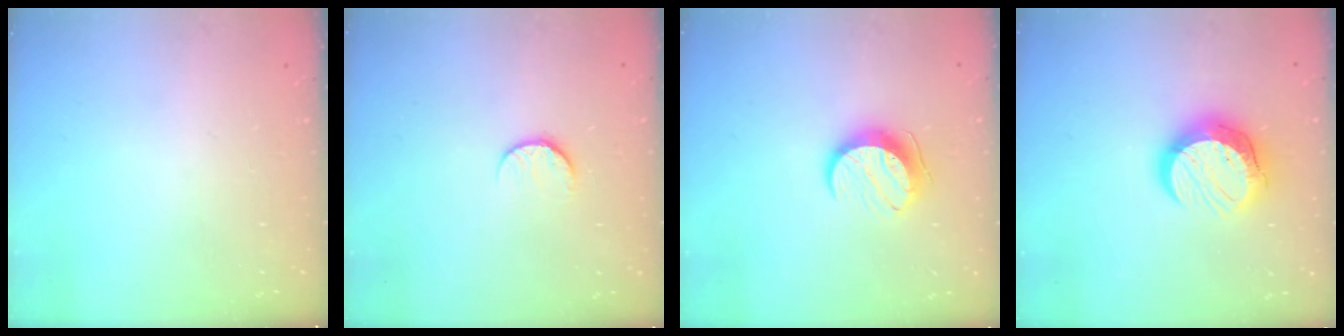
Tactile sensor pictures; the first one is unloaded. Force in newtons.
{"total": 7.1, "press": 7.1, "slide": 0.7}
{"total": 9.7, "press": 9.7, "slide": 0.5}
{"total": 13.2, "press": 13.2, "slide": 1.0}